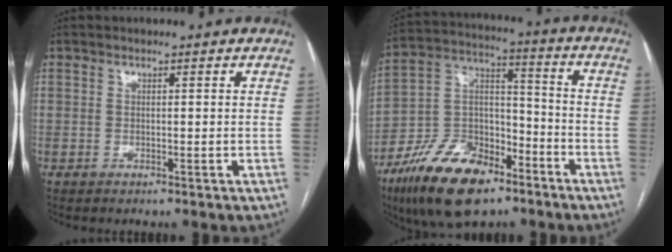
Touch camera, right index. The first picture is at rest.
{"total": 17.9, "force": [-11.9, 8.1, 10.7], "torque": [-0.205, 0.015, -0.215]}